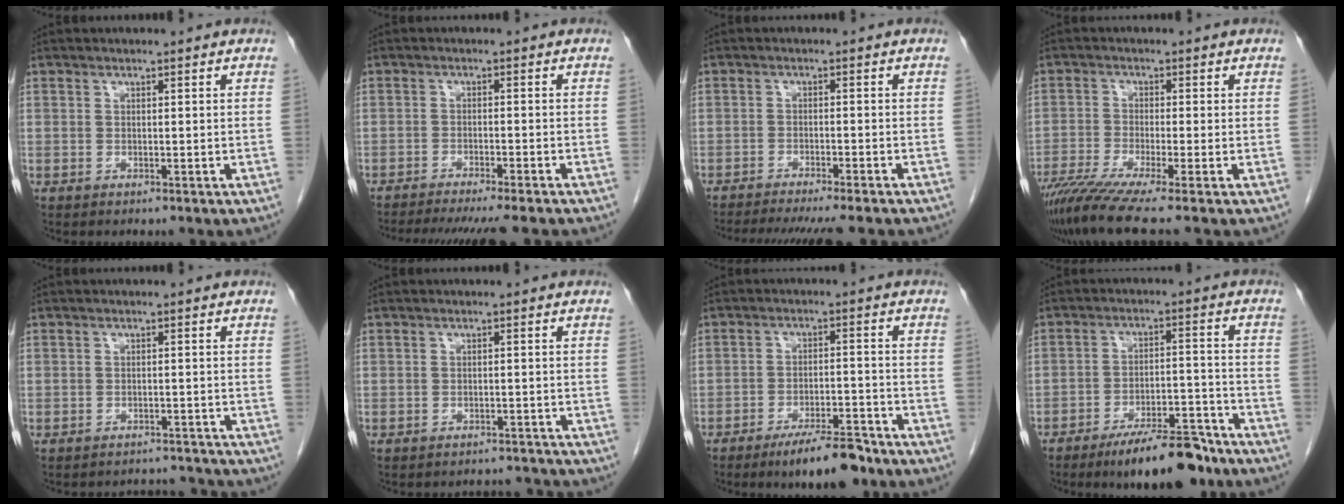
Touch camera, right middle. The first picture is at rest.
{"total": 13.5, "force": [-12.0, 0.1, 6.3], "torque": [-0.084, -0.029, -0.164]}
{"total": 13.2, "force": [-11.7, 0.3, 6.2], "torque": [-0.083, -0.026, -0.160]}
{"total": 8.2, "force": [-6.3, -1.4, 5.1], "torque": [-0.086, -0.029, -0.108]}
{"total": 4.9, "force": [-4.7, 0.9, -1.0], "torque": [0.015, 0.014, -0.059]}
{"total": 4.5, "force": [-4.3, 1.0, -0.7], "torque": [0.013, 0.009, -0.052]}
{"total": 8.2, "force": [-6.4, 1.5, 5.0], "torque": [-0.074, -0.009, -0.103]}
{"total": 11.7, "force": [-9.2, 2.6, 6.6], "torque": [-0.092, 0.005, -0.147]}